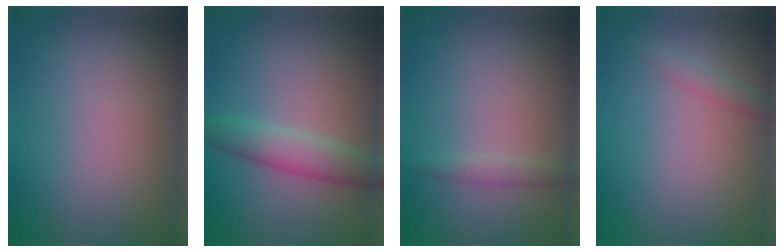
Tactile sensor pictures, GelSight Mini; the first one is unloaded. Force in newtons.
{"total": 3.4, "press": 3.4, "slide": 0.0}
{"total": 1.1, "press": 1.0, "slide": 0.1}
{"total": 1.3, "press": 1.3, "slide": 0.1}